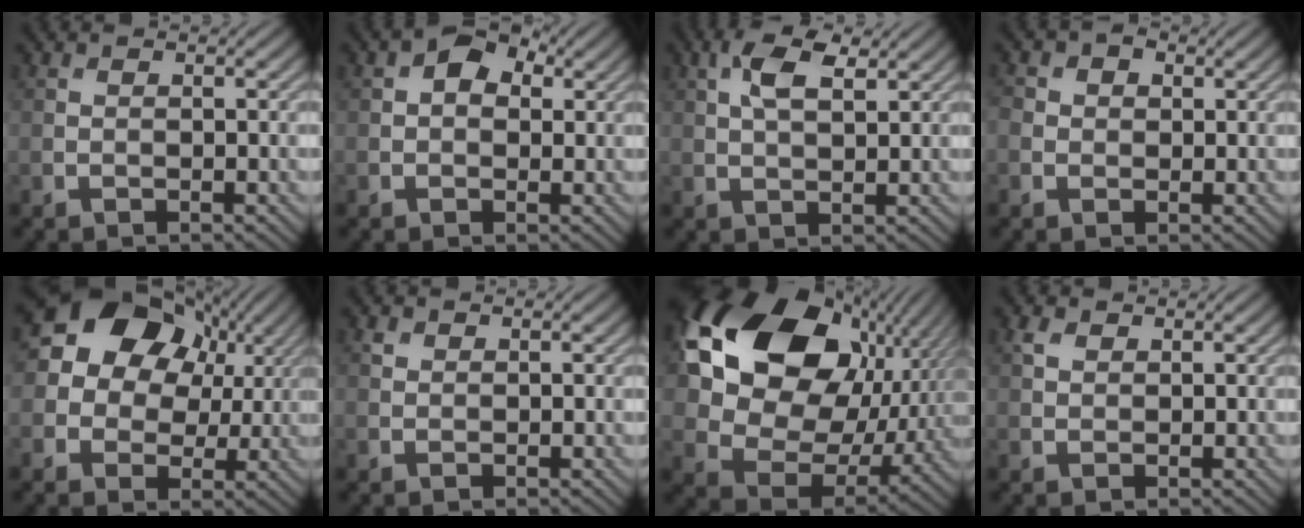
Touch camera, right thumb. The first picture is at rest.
{"total": 3.7, "force": [1.1, 2.6, 2.5], "torque": [-0.037, 0.005, 0.009]}
{"total": 5.5, "force": [2.3, 2.3, 4.3], "torque": [-0.098, 0.007, 0.042]}
{"total": 3.2, "force": [0.7, 2.8, 1.5], "torque": [-0.037, 0.008, -0.001]}
{"total": 15.4, "force": [4.9, 12.6, 7.3], "torque": [-0.195, 0.051, 0.083]}
{"total": 0.6, "force": [0.4, 0.4, 0.2], "torque": [-0.004, -0.003, 0.009]}
{"total": 20.6, "force": [6.4, 14.7, 12.9], "torque": [-0.284, -0.002, 0.135]}
{"total": 1.5, "force": [0.9, 0.9, 0.7], "torque": [-0.019, 0.002, 0.019]}